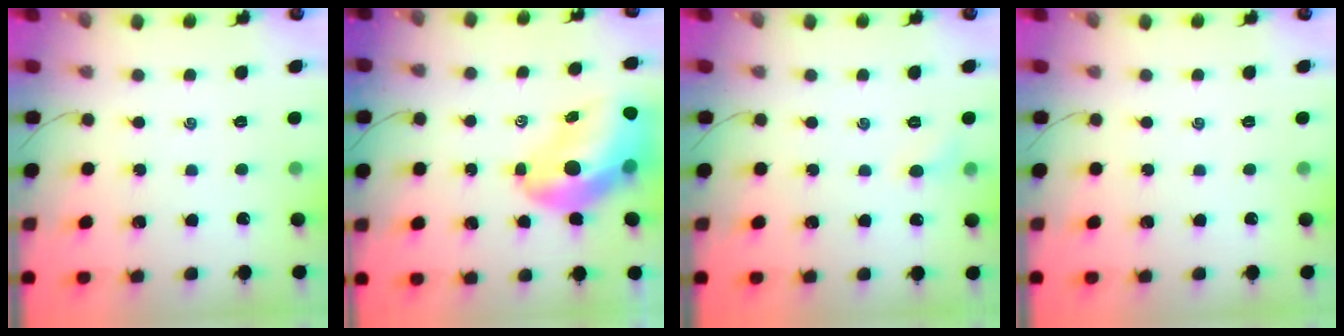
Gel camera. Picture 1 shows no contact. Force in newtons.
{"total": 14.5, "press": 13.9, "slide": 4.1}
{"total": 4.7, "press": 4.5, "slide": 1.4}
{"total": 0.0}